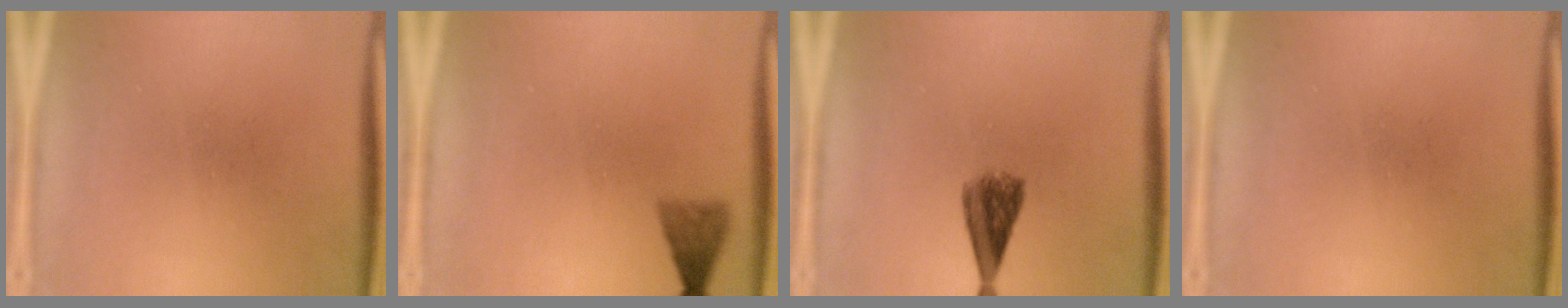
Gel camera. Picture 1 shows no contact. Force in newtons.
{"total": 2.5}
{"total": 4.5}
{"total": 0.0}